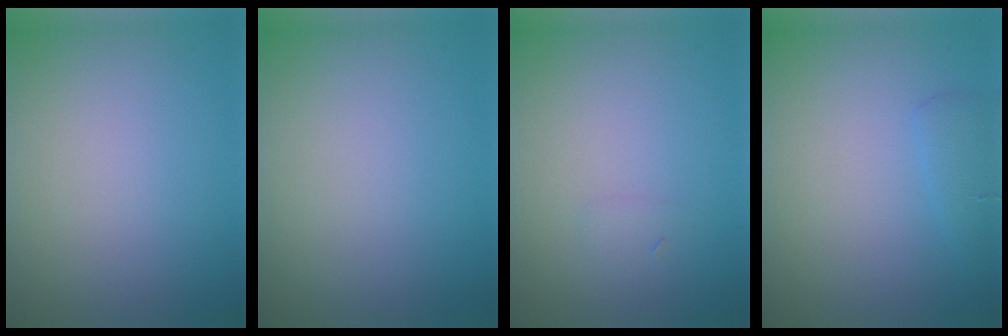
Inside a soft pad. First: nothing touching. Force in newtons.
{"total": 0.0}
{"total": 0.7, "press": 0.7, "slide": 0.0}
{"total": 1.3, "press": 1.3, "slide": 0.1}